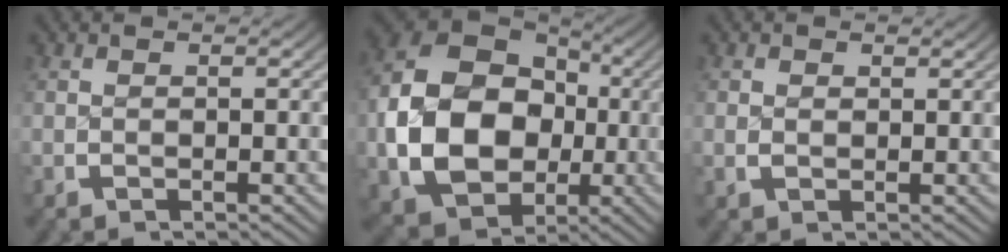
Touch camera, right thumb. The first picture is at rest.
{"total": 17.0, "force": [-0.3, 12.8, 11.1], "torque": [-0.269, -0.048, 0.010]}
{"total": 0.9, "force": [0.5, 0.6, 0.4], "torque": [-0.008, -0.004, 0.014]}